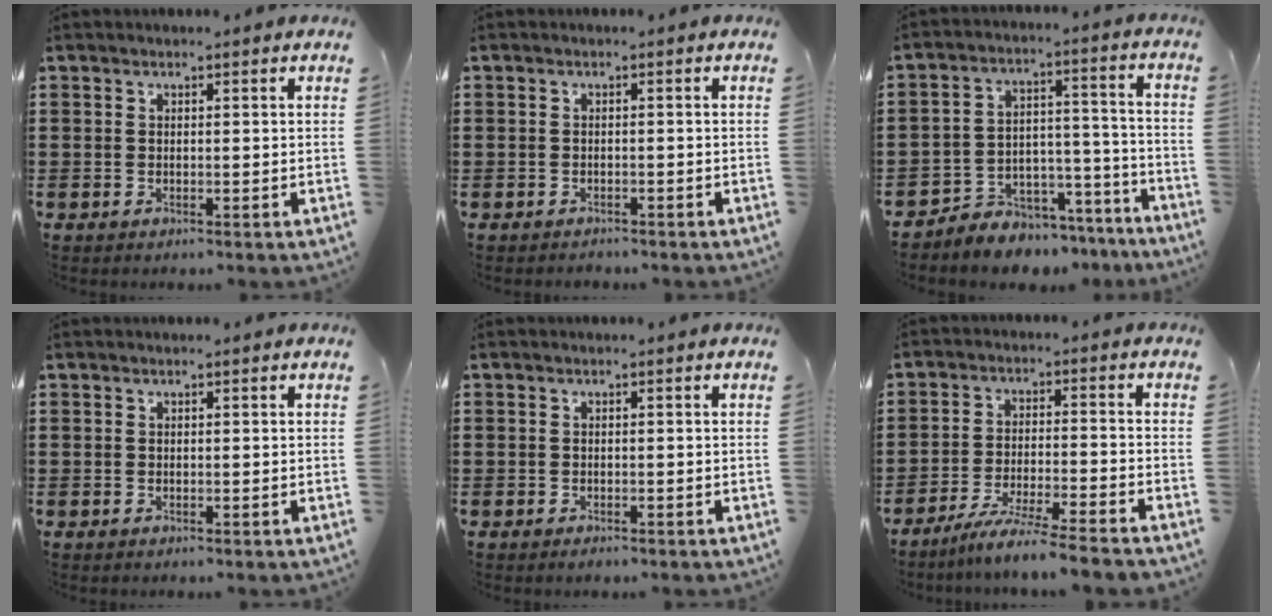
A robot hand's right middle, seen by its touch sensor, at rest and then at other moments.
{"total": 1.1, "force": [-1.0, 0.3, -0.2], "torque": [0.002, 0.002, -0.022]}
{"total": 5.7, "force": [-5.3, 2.0, -0.1], "torque": [0.000, 0.015, -0.106]}
{"total": 0.0}
{"total": 0.8, "force": [-0.7, 0.4, 0.0], "torque": [-0.001, 0.000, -0.015]}
{"total": 6.7, "force": [-6.1, -0.8, 2.7], "torque": [-0.060, -0.023, -0.118]}